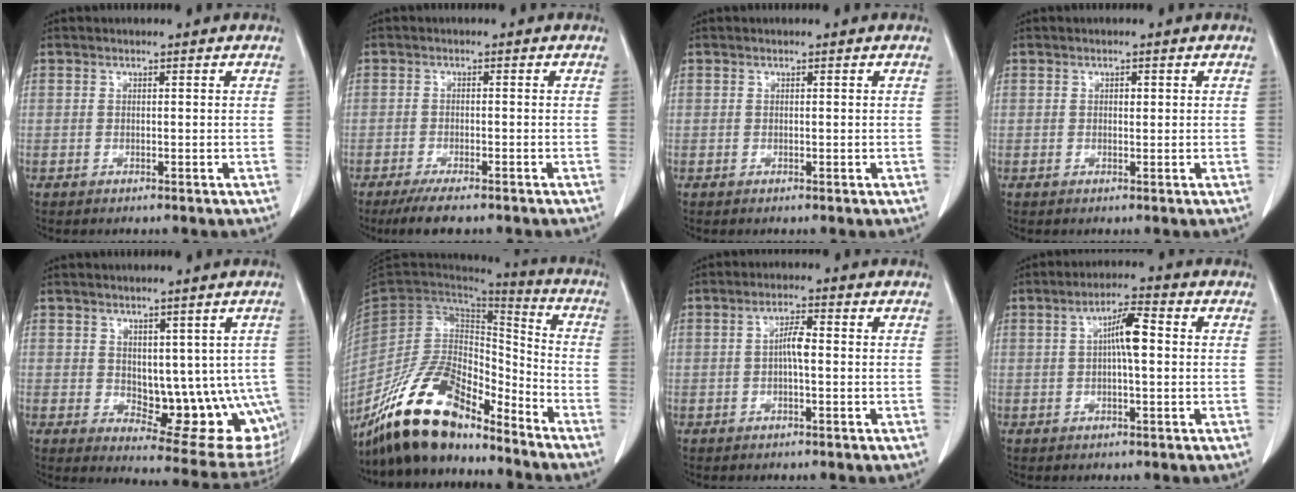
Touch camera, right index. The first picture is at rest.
{"total": 5.2, "force": [-4.1, 1.1, 3.1], "torque": [-0.052, -0.011, -0.064]}
{"total": 0.0}
{"total": 0.8, "force": [0.2, 0.4, 0.6], "torque": [-0.010, 0.001, 0.003]}
{"total": 13.6, "force": [-0.7, 7.0, 11.6], "torque": [-0.121, -0.006, 0.009]}
{"total": 17.2, "force": [-14.0, 6.0, 8.0], "torque": [-0.141, 0.028, -0.254]}
{"total": 3.0, "force": [-0.1, 0.6, 2.9], "torque": [-0.055, 0.006, -0.003]}
{"total": 5.4, "force": [0.6, 0.8, 5.3], "torque": [-0.094, 0.013, 0.006]}